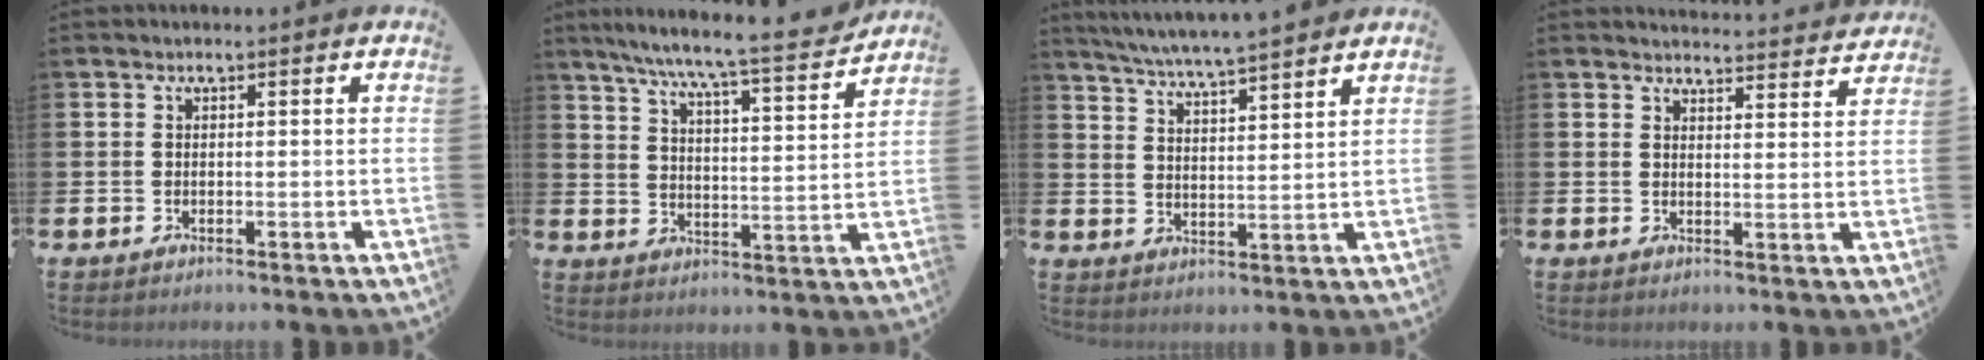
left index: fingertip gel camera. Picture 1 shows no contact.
{"total": 8.5, "force": [7.7, -0.1, 3.4], "torque": [-0.089, -0.053, 0.131]}
{"total": 6.2, "force": [6.0, -0.5, 1.3], "torque": [-0.051, -0.035, 0.107]}
{"total": 3.8, "force": [3.8, 0.2, 0.0], "torque": [0.001, -0.030, 0.066]}